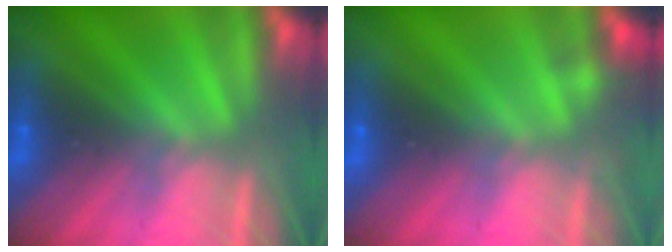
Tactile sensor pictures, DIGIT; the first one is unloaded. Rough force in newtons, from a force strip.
{"total": 2.1}